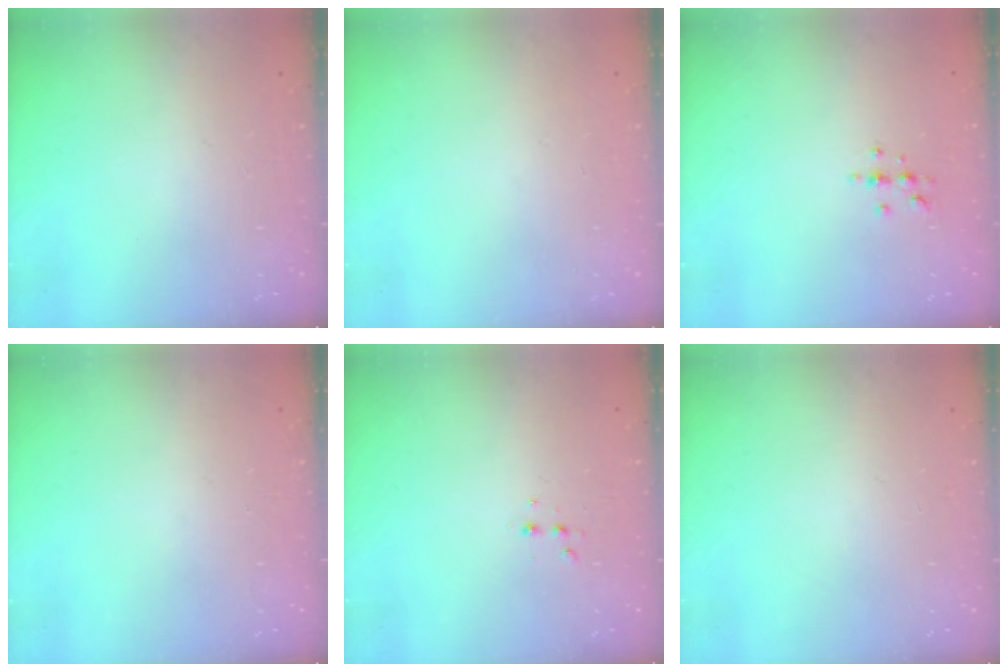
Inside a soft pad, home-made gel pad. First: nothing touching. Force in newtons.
{"total": 0.0}
{"total": 4.9, "press": 4.9, "slide": 0.6}
{"total": 0.0}
{"total": 2.8, "press": 2.7, "slide": 0.6}
{"total": 0.0}